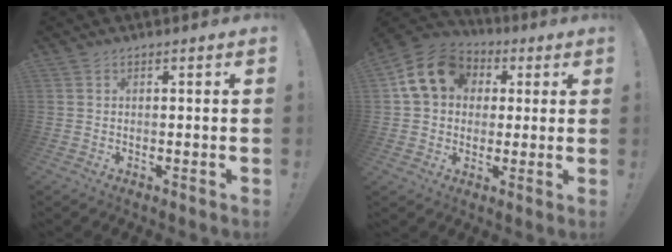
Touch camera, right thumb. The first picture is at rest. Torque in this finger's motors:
{"motor_torque": [0.13, 0.95, 0.37, -0.23, 0.03]}